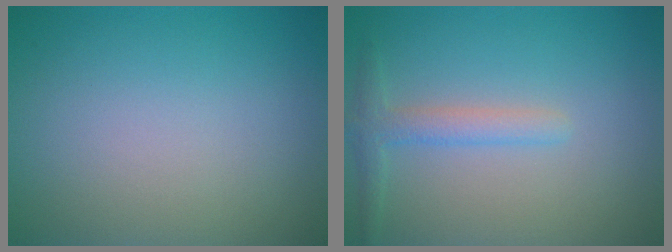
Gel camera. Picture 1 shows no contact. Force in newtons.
{"total": 2.1, "press": 2.1, "slide": 0.1}